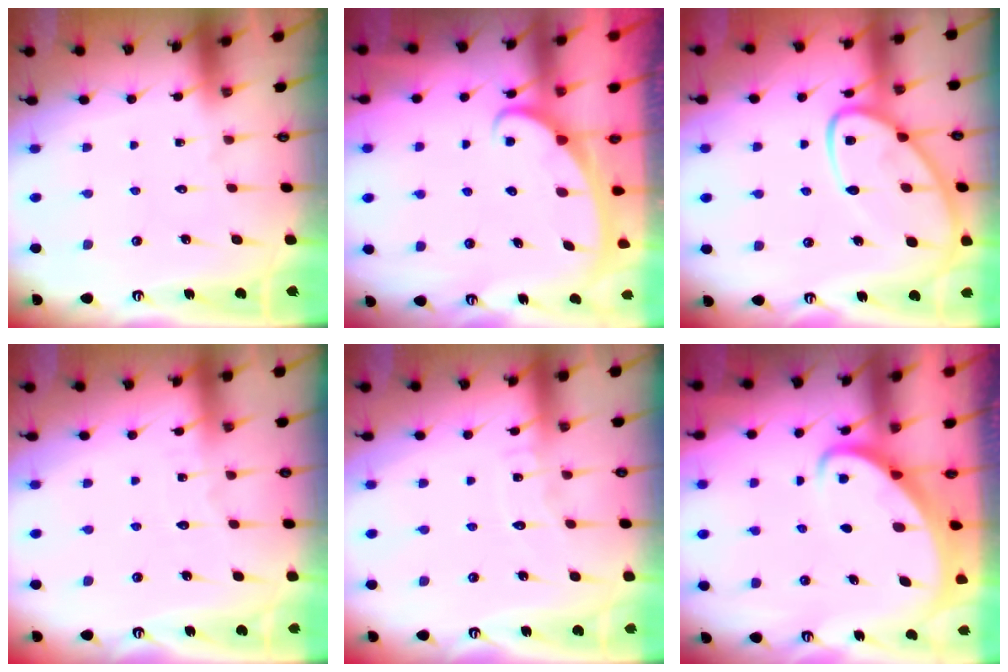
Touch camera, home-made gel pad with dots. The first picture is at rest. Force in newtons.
{"total": 2.4, "press": 2.4, "slide": 0.3}
{"total": 13.7, "press": 13.6, "slide": 1.3}
{"total": 3.0, "press": 3.0, "slide": 0.3}
{"total": 4.7, "press": 4.6, "slide": 0.5}
{"total": 3.5, "press": 3.5, "slide": 0.4}